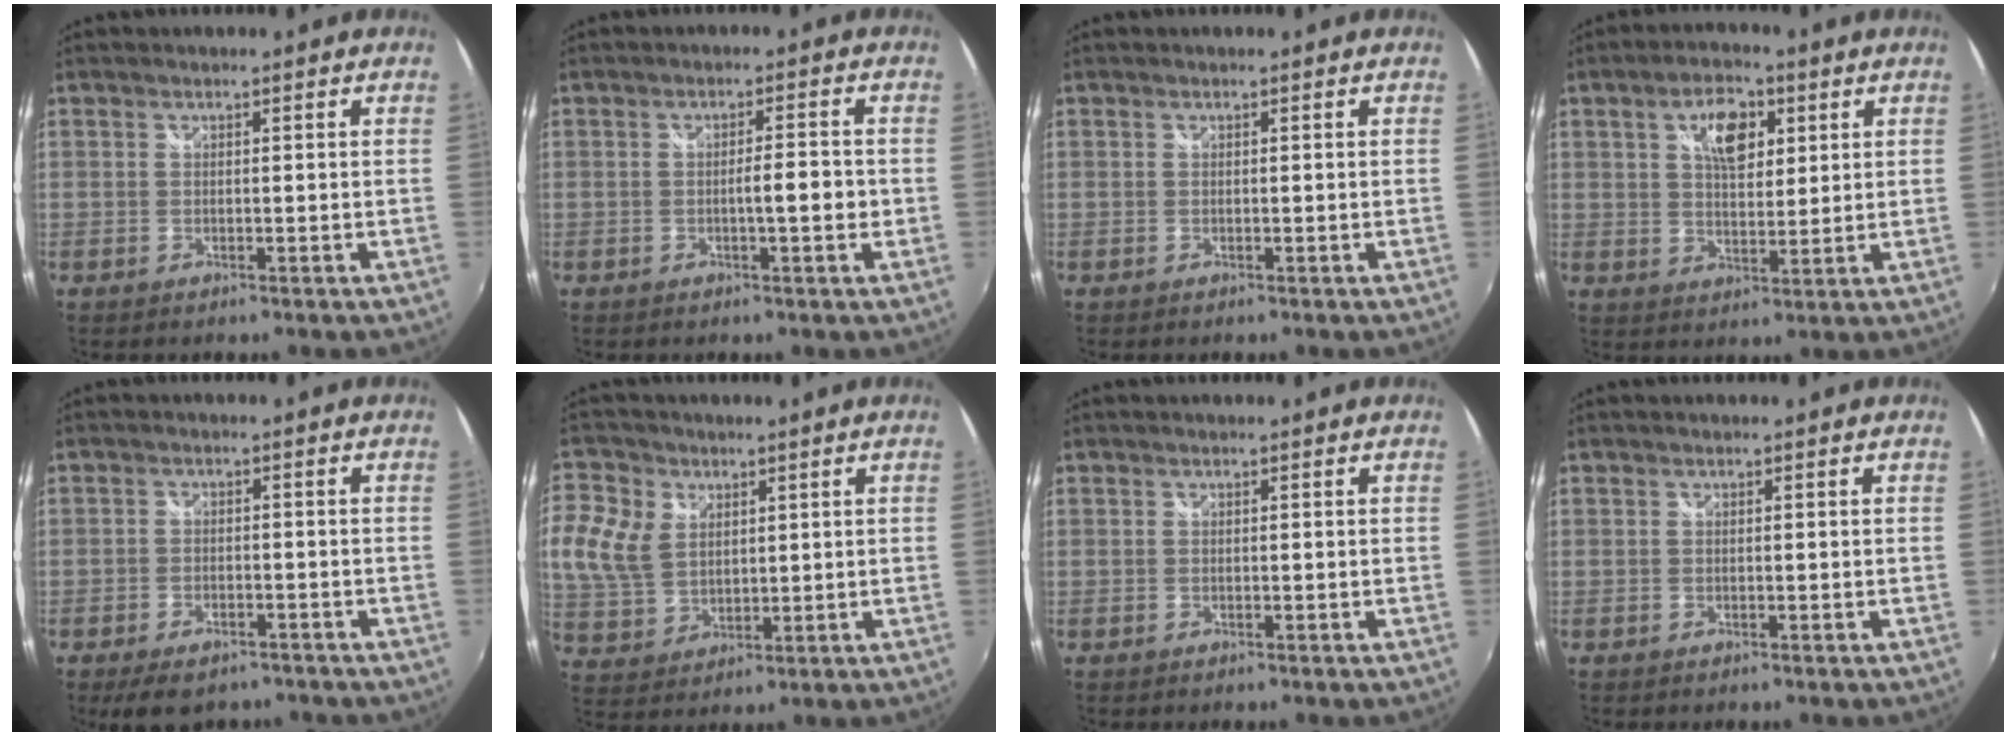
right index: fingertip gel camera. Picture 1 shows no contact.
{"total": 4.0, "force": [-0.7, 0.6, 3.9], "torque": [-0.061, 0.002, -0.010]}
{"total": 0.0}
{"total": 7.9, "force": [3.1, 4.2, 6.0], "torque": [-0.097, 0.018, 0.053]}
{"total": 7.7, "force": [-5.8, 3.6, 3.5], "torque": [-0.082, -0.010, -0.085]}
{"total": 12.2, "force": [3.8, 9.5, 6.7], "torque": [-0.166, 0.022, 0.080]}
{"total": 0.0}
{"total": 0.0}